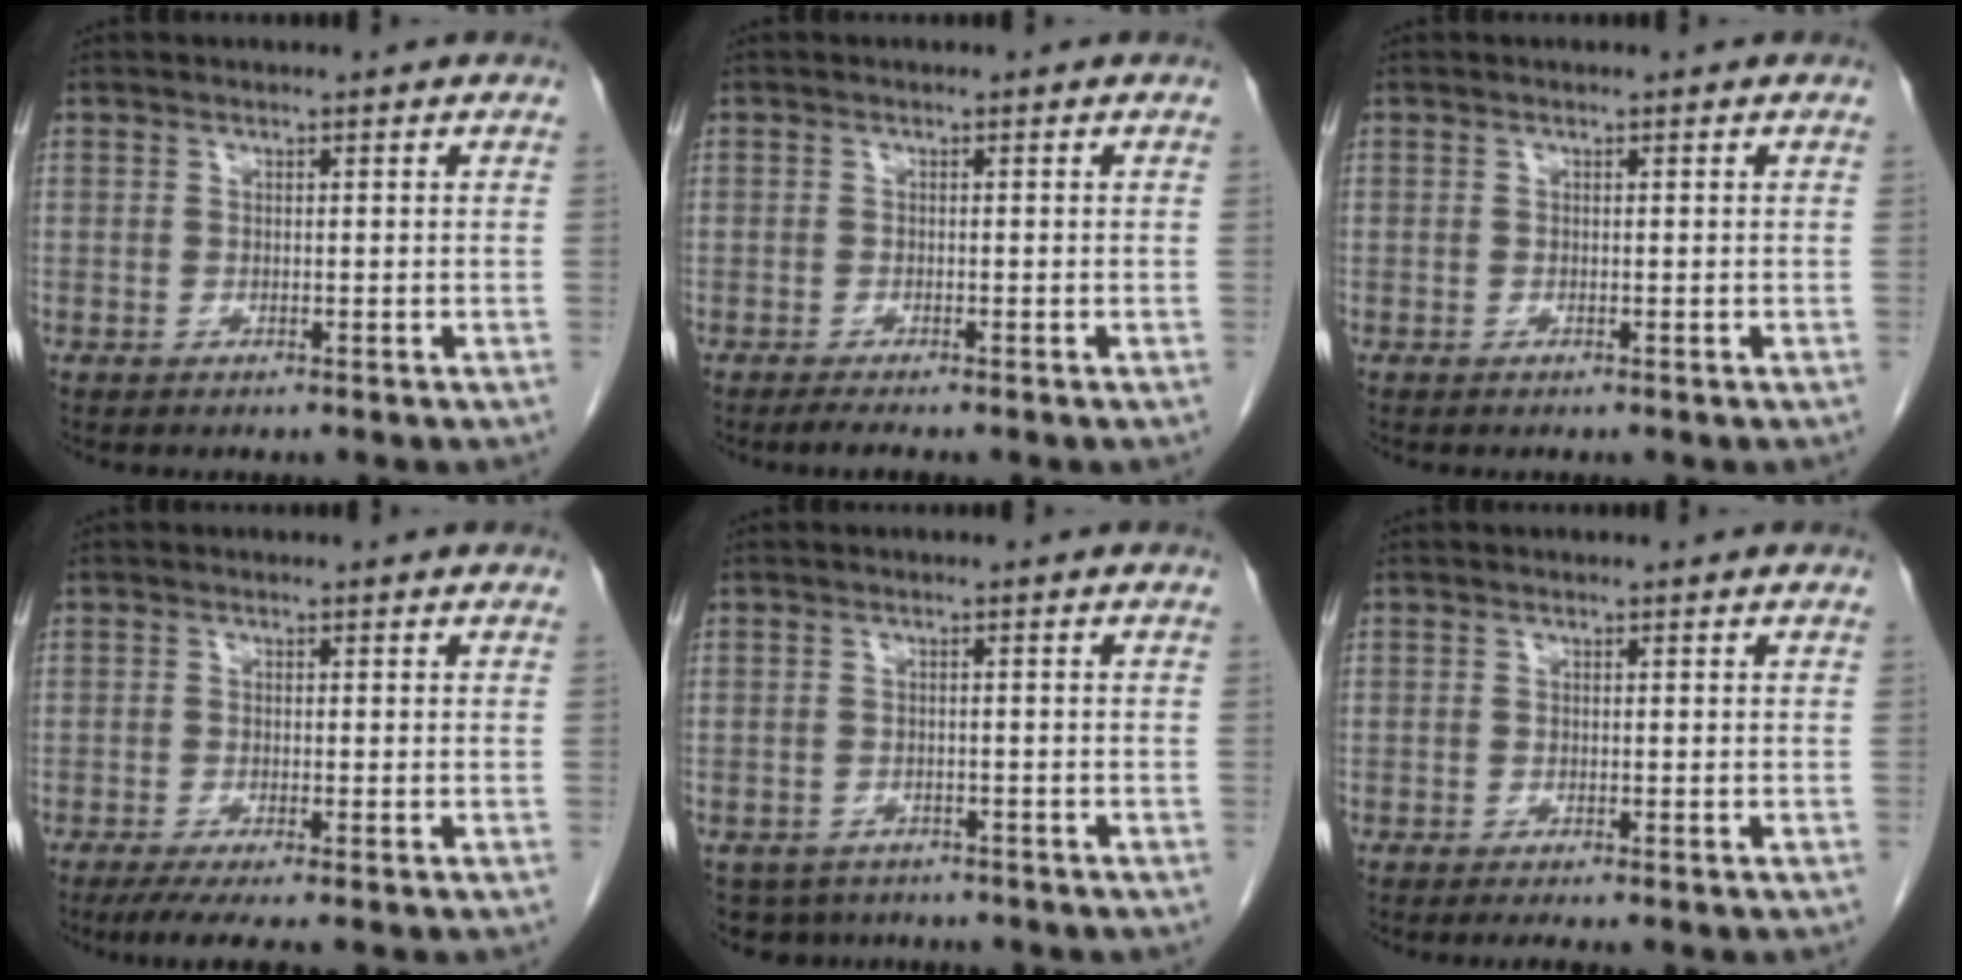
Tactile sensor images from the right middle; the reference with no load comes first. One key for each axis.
{"total": 1.8, "fx": -1.5, "fy": -0.1, "fz": 1.0, "tx": -0.024, "ty": -0.007, "tz": -0.025}
{"total": 0.0}
{"total": 3.7, "fx": -2.7, "fy": -0.1, "fz": 2.6, "tx": -0.042, "ty": -0.012, "tz": -0.048}
{"total": 5.5, "fx": -4.5, "fy": 3.1, "fz": 0.2, "tx": -0.003, "ty": 0.000, "tz": -0.062}
{"total": 0.9, "fx": -0.8, "fy": -0.2, "fz": 0.5, "tx": -0.008, "ty": -0.001, "tz": -0.012}